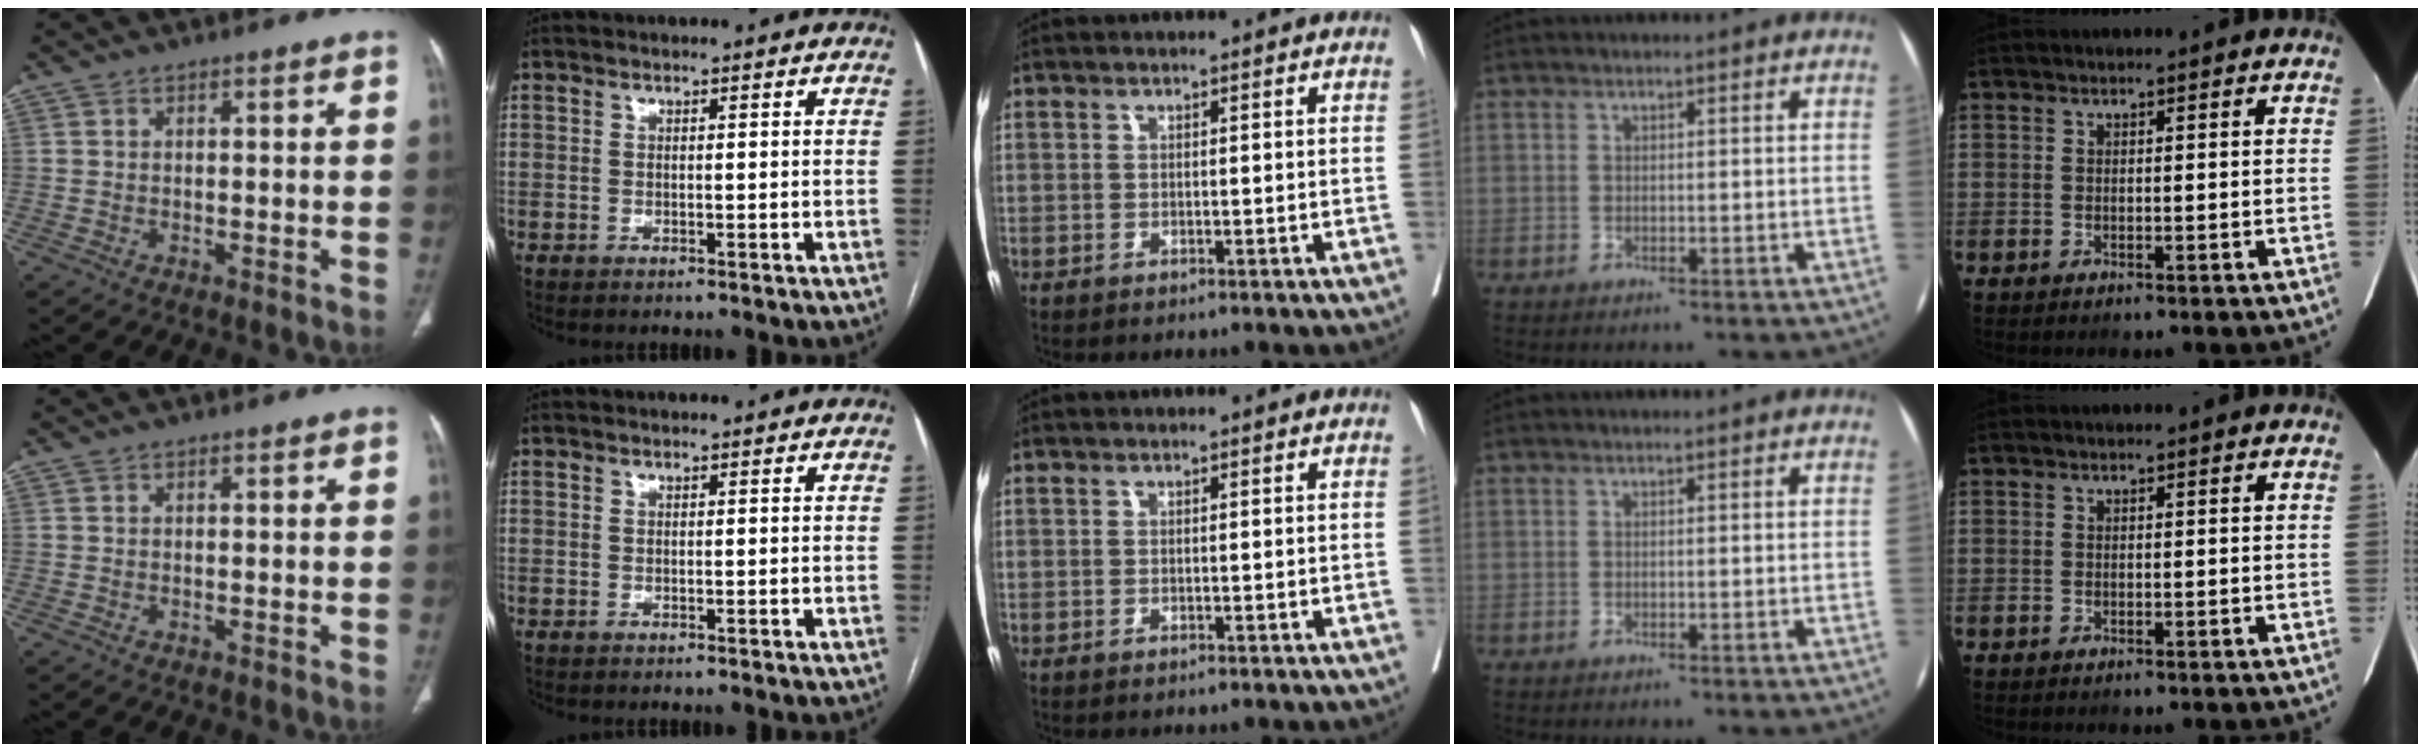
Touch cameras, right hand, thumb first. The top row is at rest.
{}